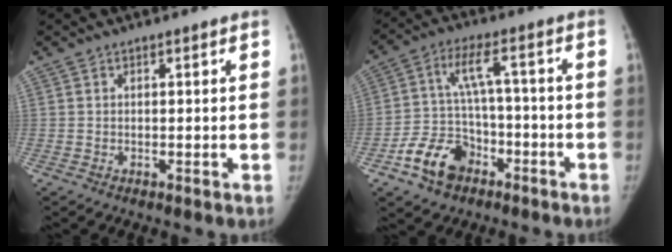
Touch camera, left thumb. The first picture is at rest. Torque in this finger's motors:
{"motor_torque": [-0.95, 1.45, 1.42, 0.70, 0.04]}